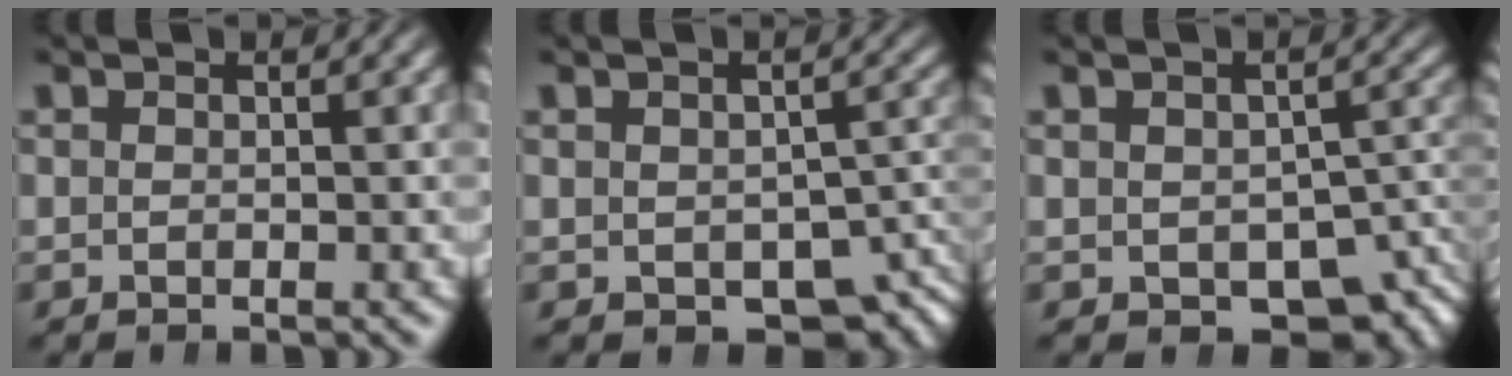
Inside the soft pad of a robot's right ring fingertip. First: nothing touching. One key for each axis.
{"total": 5.7, "fx": -3.4, "fy": 3.6, "fz": 2.9, "tx": -0.020, "ty": -0.020, "tz": -0.040}
{"total": 6.9, "fx": -3.7, "fy": 4.5, "fz": 3.6, "tx": -0.031, "ty": -0.024, "tz": -0.041}